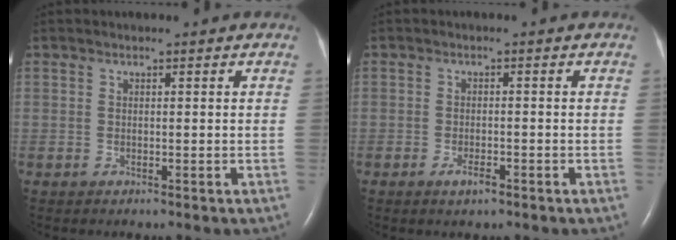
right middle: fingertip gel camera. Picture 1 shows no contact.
{"total": 2.0, "force": [-1.3, 0.6, 1.5], "torque": [-0.027, -0.001, -0.021]}